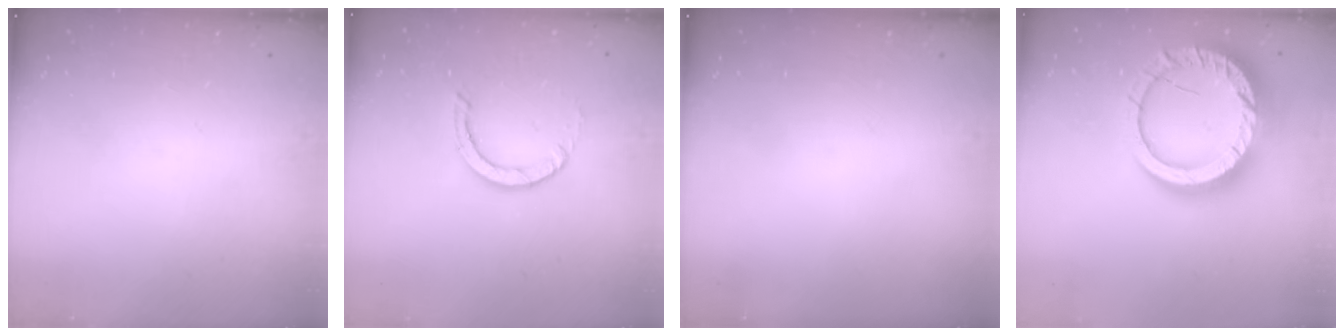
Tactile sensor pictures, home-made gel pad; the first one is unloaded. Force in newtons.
{"total": 3.9, "press": 3.8, "slide": 0.4}
{"total": 0.0}
{"total": 25.6, "press": 25.5, "slide": 2.2}